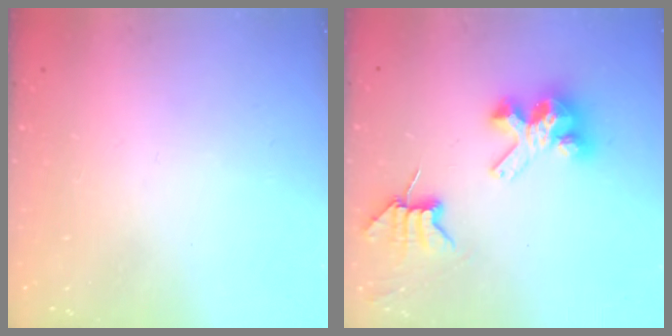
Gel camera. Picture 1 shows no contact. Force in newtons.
{"total": 8.4, "press": 8.4, "slide": 0.6}